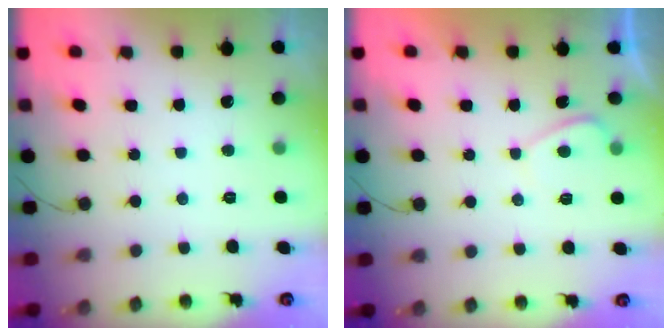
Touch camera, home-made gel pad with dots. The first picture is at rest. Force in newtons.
{"total": 0.9, "press": 0.7, "slide": 0.5}